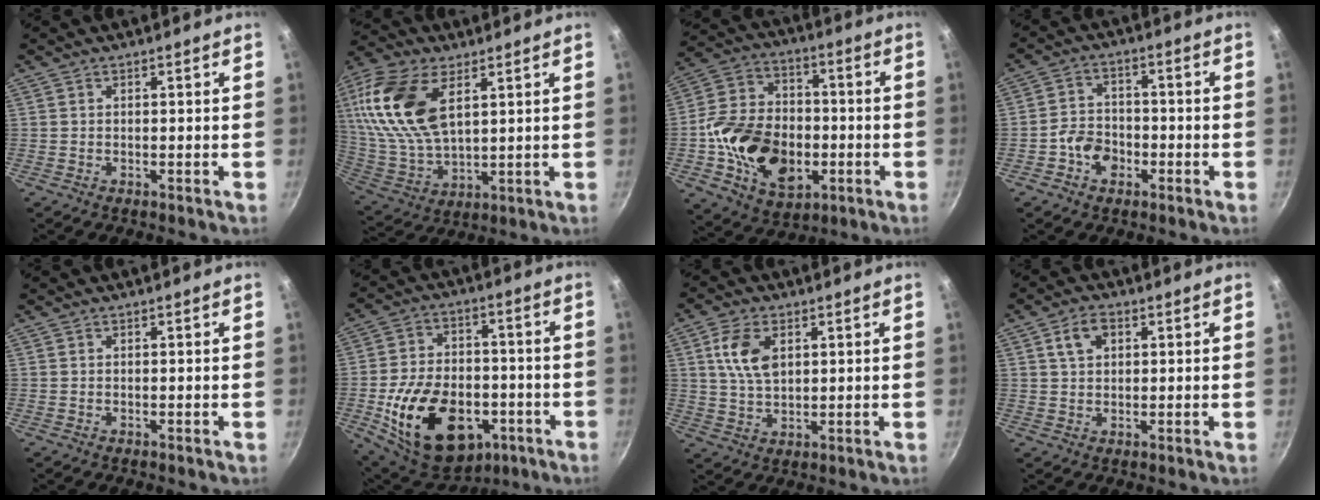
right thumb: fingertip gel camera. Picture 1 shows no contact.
{"total": 19.3, "force": [6.8, 10.5, 14.6], "torque": [-0.289, -0.022, 0.138]}
{"total": 19.6, "force": [-4.2, 13.9, 13.2], "torque": [-0.208, 0.030, -0.070]}
{"total": 5.9, "force": [-2.6, 4.4, 2.9], "torque": [-0.031, 0.025, -0.051]}
{"total": 0.0}
{"total": 23.3, "force": [-7.2, 15.2, 16.1], "torque": [-0.250, 0.030, -0.099]}
{"total": 8.2, "force": [2.5, 4.9, 6.1], "torque": [-0.111, -0.006, 0.049]}
{"total": 4.8, "force": [1.7, 3.2, 3.1], "torque": [-0.043, 0.003, 0.028]}